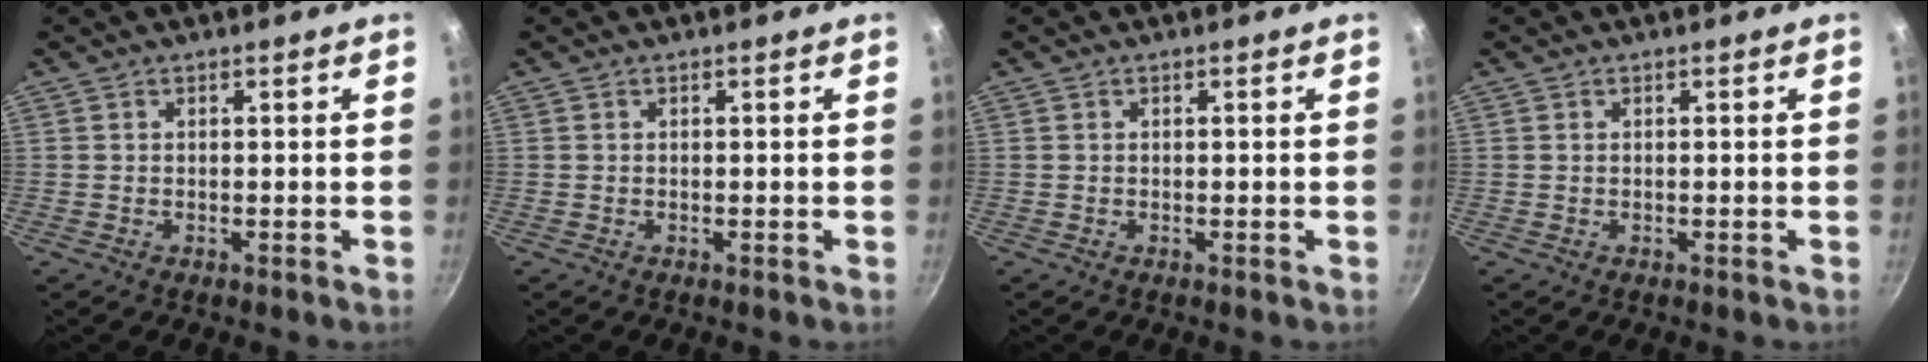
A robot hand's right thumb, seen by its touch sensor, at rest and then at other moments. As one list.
[{"total": 0.0}, {"total": 0.0}, {"total": 0.0}]